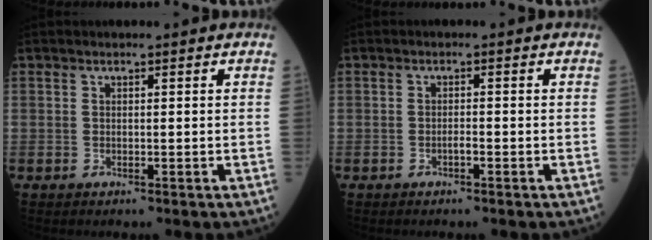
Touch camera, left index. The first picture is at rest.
{"total": 0.8, "force": [-0.7, 0.0, 0.5], "torque": [-0.007, -0.002, -0.014]}